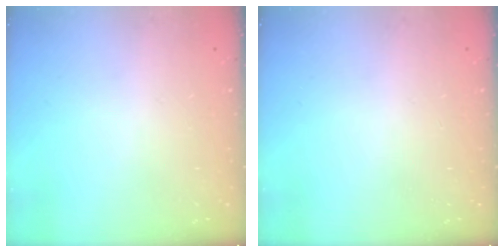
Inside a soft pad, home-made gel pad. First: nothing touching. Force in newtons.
{"total": 0.0}